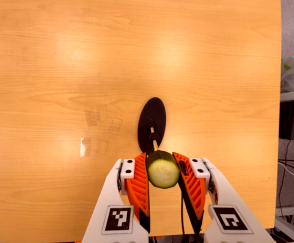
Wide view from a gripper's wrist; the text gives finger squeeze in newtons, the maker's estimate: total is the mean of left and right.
{"total": 11.9, "left": 12.3, "right": 11.5}